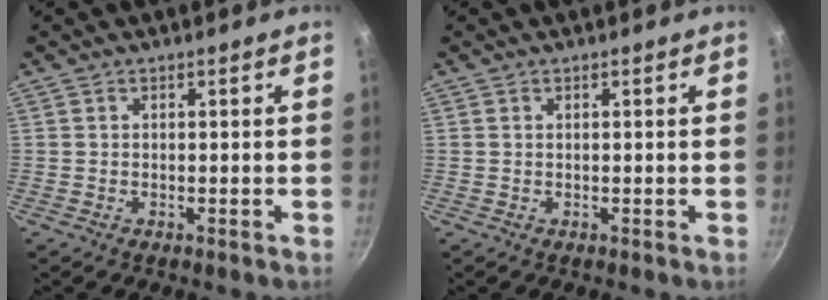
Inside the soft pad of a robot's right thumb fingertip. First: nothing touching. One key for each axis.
{"total": 0.0}